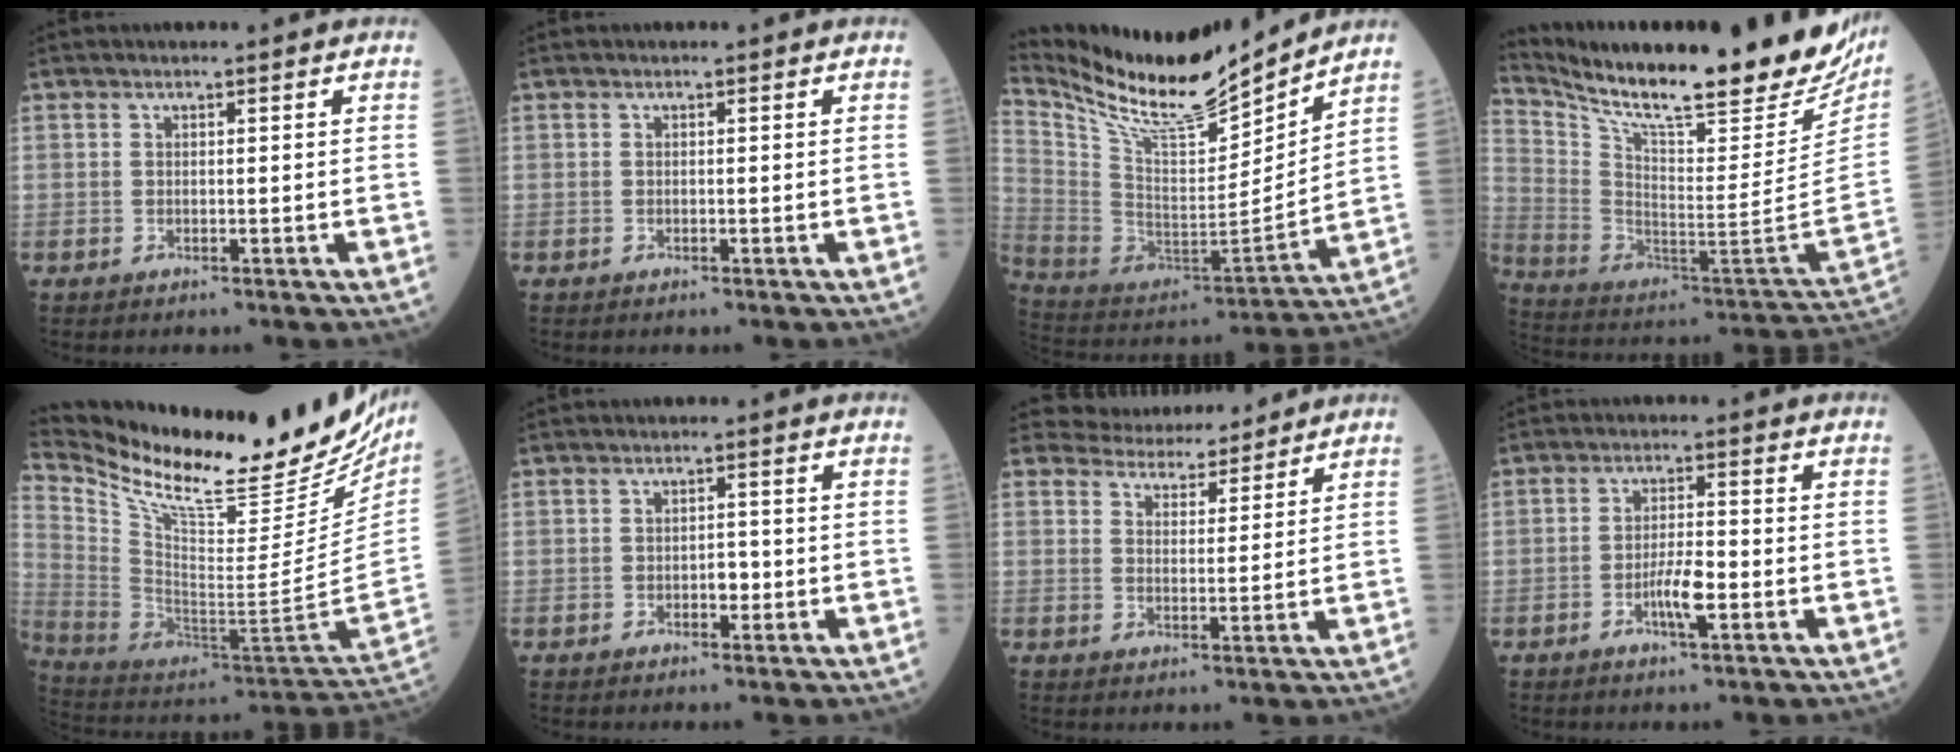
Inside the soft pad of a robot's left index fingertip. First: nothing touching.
{"total": 0.0}
{"total": 18.1, "force": [16.4, 1.5, 7.4], "torque": [-0.158, -0.026, 0.299]}
{"total": 30.9, "force": [24.9, 3.9, 18.0], "torque": [-0.311, -0.081, 0.360]}
{"total": 31.0, "force": [25.9, 5.5, 16.1], "torque": [-0.281, -0.078, 0.382]}
{"total": 1.8, "force": [-0.8, 0.9, 1.3], "torque": [-0.013, 0.001, -0.013]}
{"total": 6.5, "force": [6.2, 1.8, 0.4], "torque": [-0.003, 0.006, 0.087]}
{"total": 4.3, "force": [-1.9, 0.6, 3.8], "torque": [-0.071, -0.003, -0.036]}